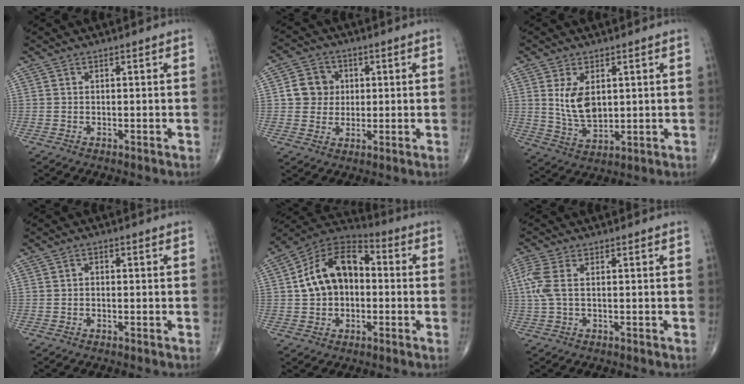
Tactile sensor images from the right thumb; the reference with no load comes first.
{"total": 6.7, "force": [1.0, 6.2, 2.4], "torque": [-0.009, 0.002, 0.012]}
{"total": 8.1, "force": [1.9, 4.6, 6.3], "torque": [-0.107, -0.017, 0.052]}
{"total": 1.0, "force": [-0.2, 0.7, 0.6], "torque": [-0.007, 0.004, -0.004]}
{"total": 14.8, "force": [0.6, 10.2, 10.7], "torque": [-0.160, 0.037, -0.003]}
{"total": 5.2, "force": [0.8, 2.3, 4.5], "torque": [-0.146, 0.014, 0.017]}